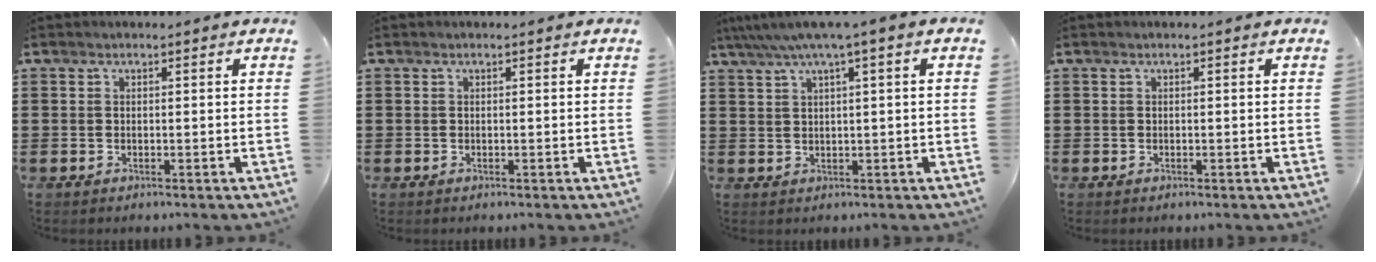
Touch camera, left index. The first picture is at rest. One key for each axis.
{"total": 0.0}
{"total": 3.3, "fx": 1.3, "fy": -0.2, "fz": 3.1, "tx": -0.061, "ty": 0.000, "tz": 0.018}
{"total": 0.0}